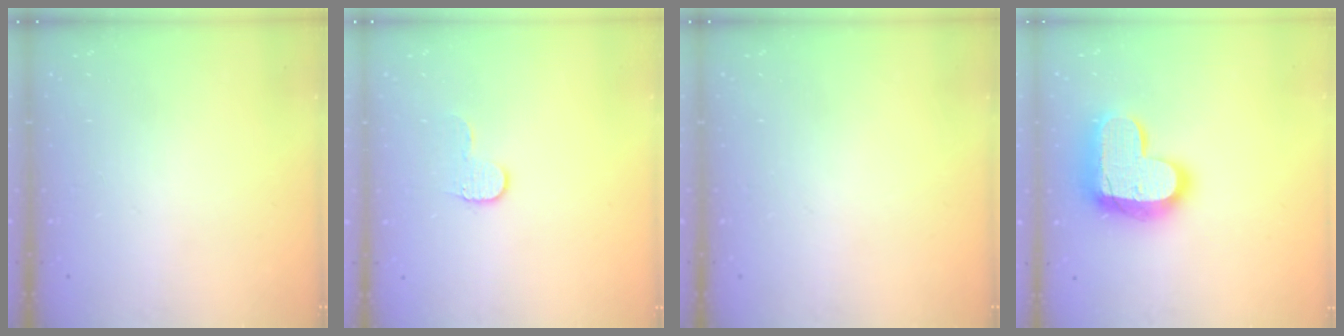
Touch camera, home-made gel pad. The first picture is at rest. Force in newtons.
{"total": 5.8, "press": 5.8, "slide": 0.5}
{"total": 0.0}
{"total": 18.0, "press": 18.0, "slide": 1.3}